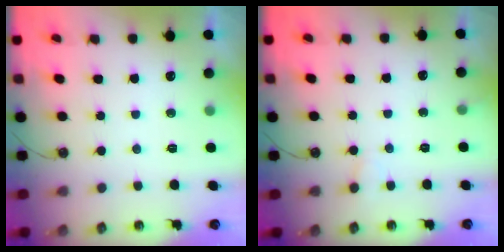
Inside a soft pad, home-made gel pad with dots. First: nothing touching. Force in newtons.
{"total": 4.6, "press": 4.5, "slide": 0.5}